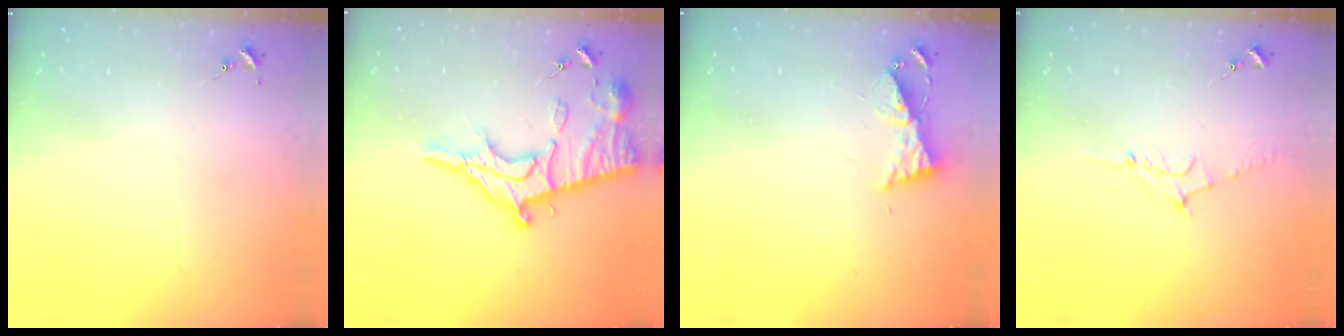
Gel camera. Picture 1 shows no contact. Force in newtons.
{"total": 19.8, "press": 19.8, "slide": 1.8}
{"total": 6.4, "press": 6.4, "slide": 0.6}
{"total": 7.9, "press": 7.9, "slide": 1.0}